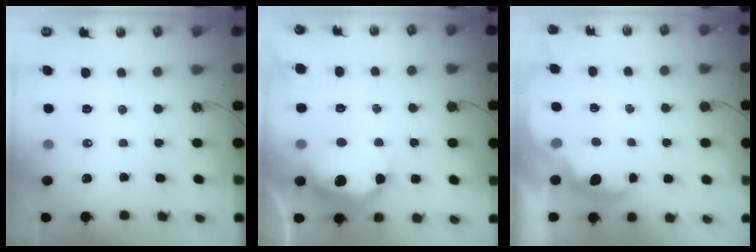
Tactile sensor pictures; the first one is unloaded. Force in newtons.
{"total": 18.8, "press": 18.7, "slide": 1.5}
{"total": 1.9, "press": 1.7, "slide": 0.8}